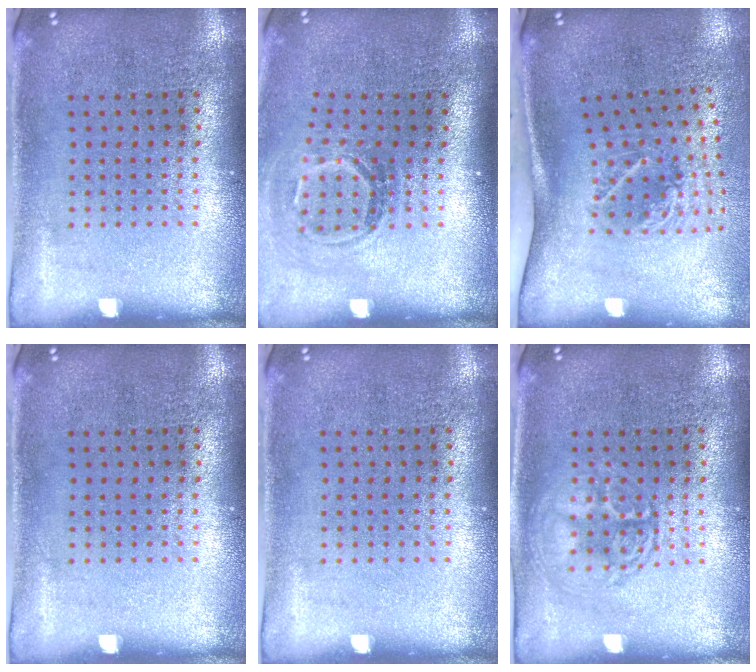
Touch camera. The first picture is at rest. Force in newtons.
{"total": 1.7, "press": 1.2, "slide": 1.3}
{"total": 2.1, "press": 1.3, "slide": 1.6}
{"total": 0.0}
{"total": 0.0}
{"total": 2.6, "press": 2.6, "slide": 0.4}